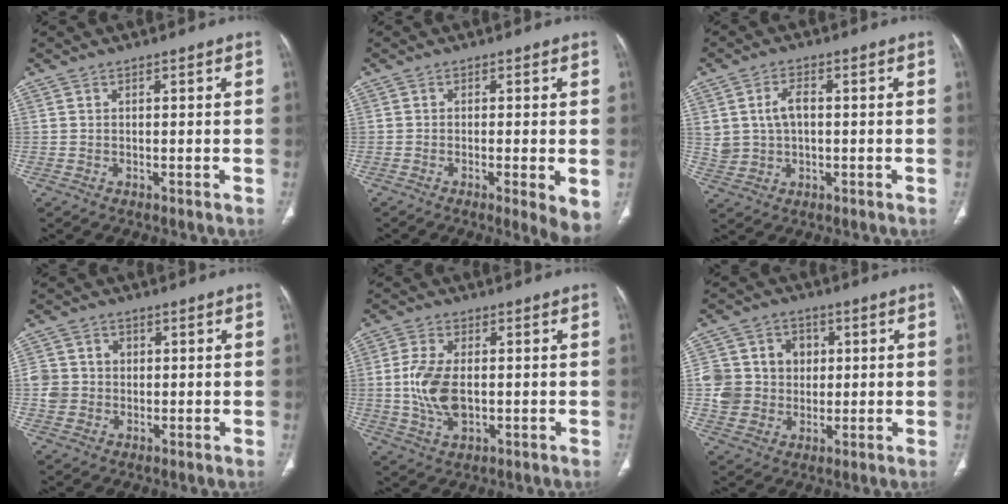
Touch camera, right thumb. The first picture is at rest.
{"total": 5.9, "force": [-1.5, 0.9, 5.7], "torque": [-0.090, -0.016, -0.026]}
{"total": 6.0, "force": [0.7, 4.1, 4.3], "torque": [-0.074, 0.006, 0.019]}
{"total": 5.7, "force": [0.1, 5.4, 1.7], "torque": [-0.011, 0.012, 0.003]}
{"total": 9.2, "force": [-0.3, 5.2, 7.6], "torque": [-0.161, -0.003, -0.002]}
{"total": 11.7, "force": [0.8, 10.8, 4.4], "torque": [-0.050, 0.014, 0.022]}